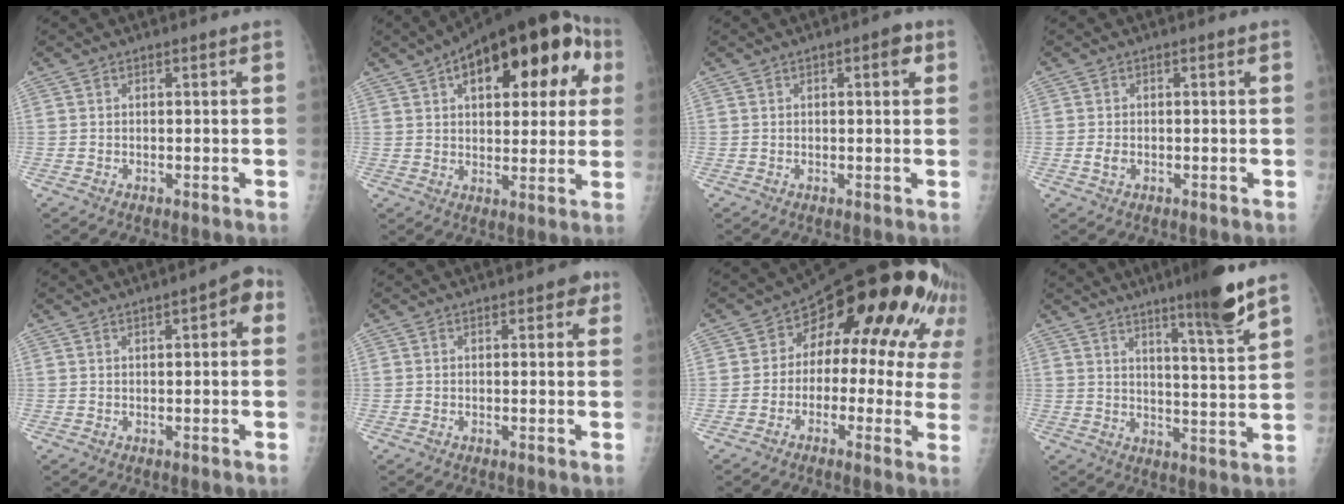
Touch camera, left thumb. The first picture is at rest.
{"total": 24.6, "force": [8.9, 11.7, 19.7], "torque": [-0.255, 0.028, 0.124]}
{"total": 3.3, "force": [1.3, 1.4, 2.7], "torque": [-0.025, 0.001, 0.012]}
{"total": 1.9, "force": [-0.4, 1.4, 1.3], "torque": [-0.020, 0.001, -0.005]}
{"total": 4.2, "force": [1.1, 1.6, 3.7], "torque": [-0.037, 0.013, 0.007]}
{"total": 2.0, "force": [0.7, 1.2, 1.4], "torque": [0.002, 0.003, 0.001]}
{"total": 18.6, "force": [4.9, 10.8, 14.3], "torque": [-0.135, 0.037, 0.052]}
{"total": 10.7, "force": [7.2, 0.1, 8.0], "torque": [-0.114, -0.045, 0.110]}